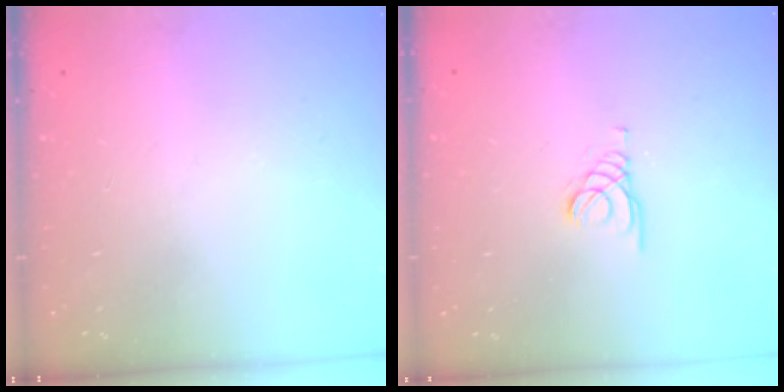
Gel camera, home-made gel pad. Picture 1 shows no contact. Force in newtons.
{"total": 1.5, "press": 1.5, "slide": 0.1}